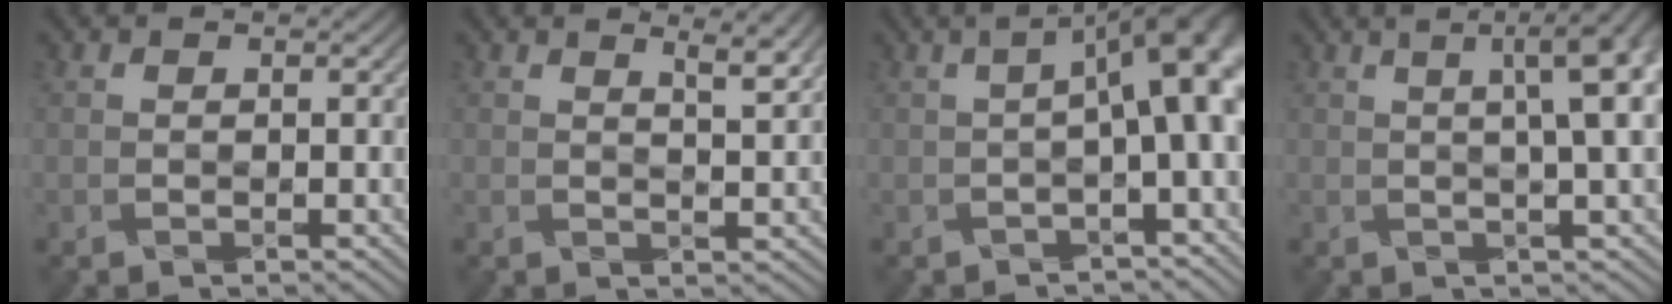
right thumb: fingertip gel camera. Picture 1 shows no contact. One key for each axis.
{"total": 4.2, "fx": 2.6, "fy": 0.8, "fz": 3.2, "tx": -0.047, "ty": 0.004, "tz": 0.048}
{"total": 9.2, "fx": -0.3, "fy": 2.5, "fz": 8.9, "tx": -0.100, "ty": 0.017, "tz": -0.005}
{"total": 9.1, "fx": 1.8, "fy": 2.0, "fz": 8.7, "tx": -0.085, "ty": 0.028, "tz": 0.023}